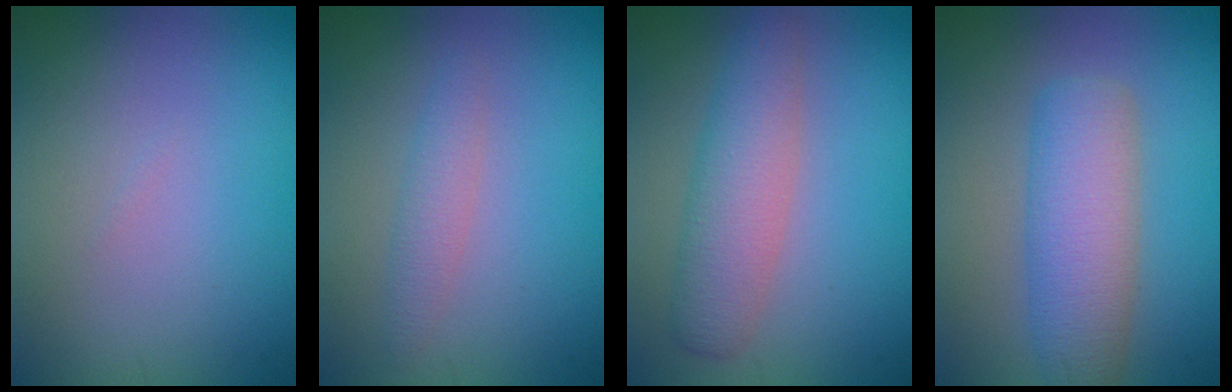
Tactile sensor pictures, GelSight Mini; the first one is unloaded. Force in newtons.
{"total": 1.8, "press": 1.8, "slide": 0.1}
{"total": 4.4, "press": 4.4, "slide": 0.1}
{"total": 5.6, "press": 5.6, "slide": 0.2}